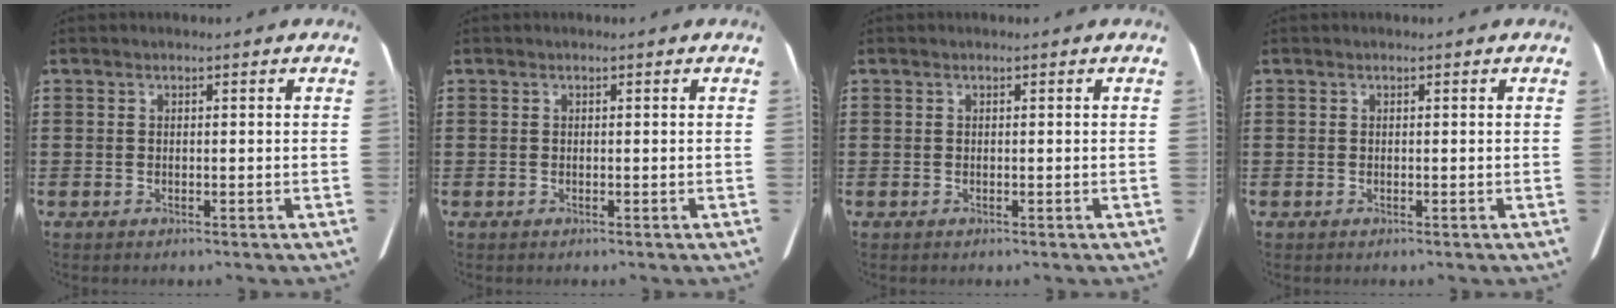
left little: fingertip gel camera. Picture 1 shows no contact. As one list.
[{"total": 0.0}, {"total": 0.0}, {"total": 0.0}]